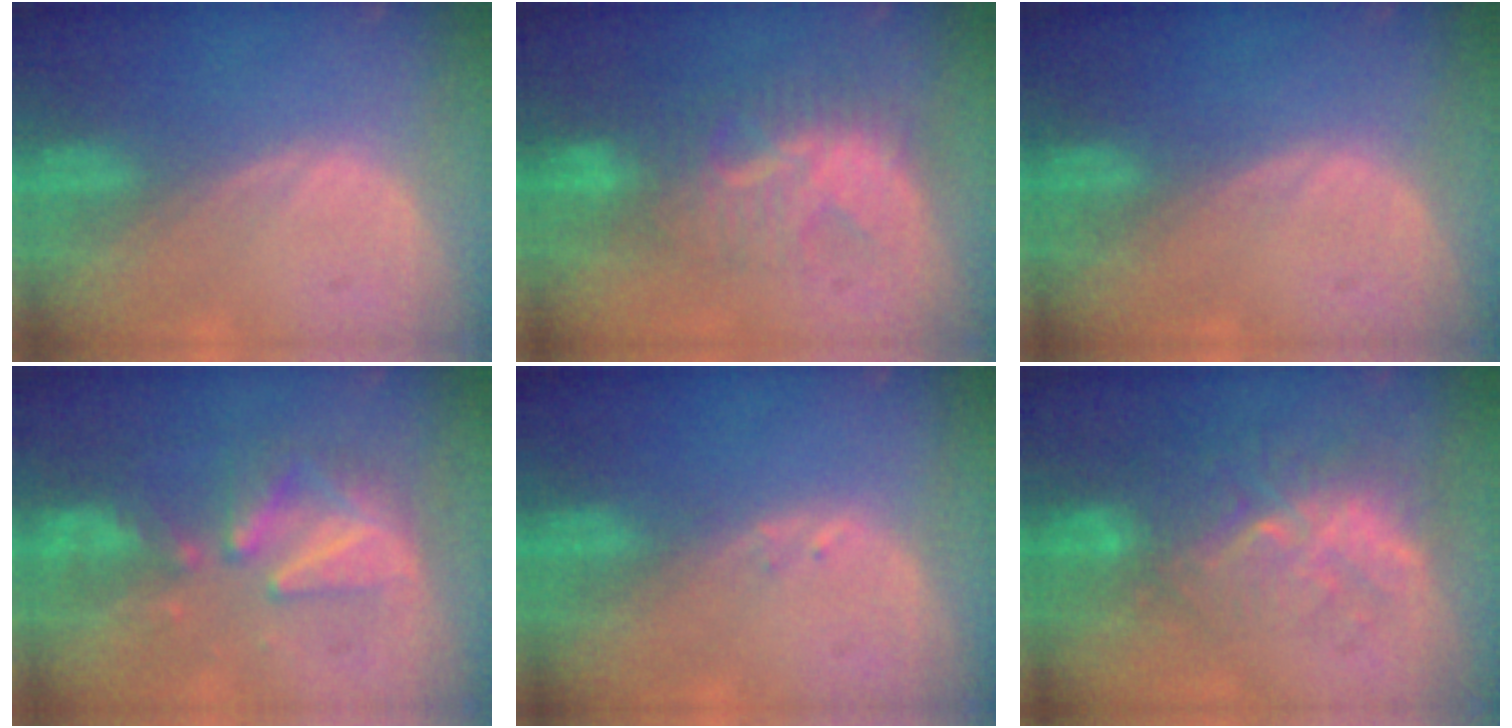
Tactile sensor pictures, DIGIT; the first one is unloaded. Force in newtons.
{"total": 8.0, "press": 7.8, "slide": 1.9}
{"total": 0.0}
{"total": 8.2, "press": 8.0, "slide": 1.8}
{"total": 0.6, "press": 0.6, "slide": 0.1}
{"total": 9.1, "press": 8.4, "slide": 3.4}